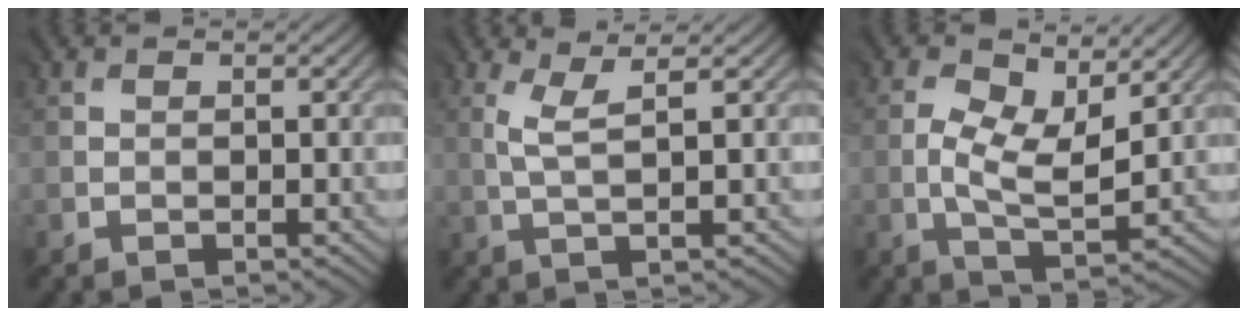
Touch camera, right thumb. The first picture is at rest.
{"total": 2.3, "force": [0.8, -0.1, 2.1], "torque": [-0.042, 0.004, 0.020]}
{"total": 5.7, "force": [1.0, 2.6, 4.9], "torque": [-0.099, 0.001, 0.020]}